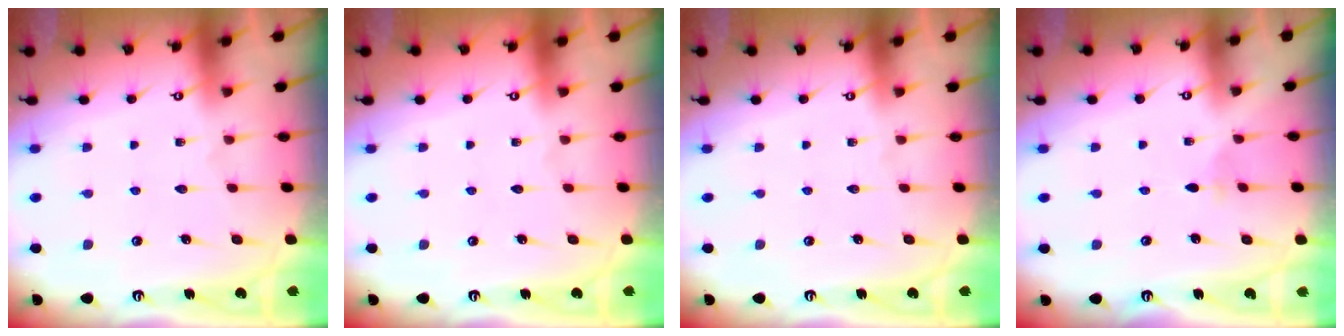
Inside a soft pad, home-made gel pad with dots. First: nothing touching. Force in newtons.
{"total": 0.0}
{"total": 0.0}
{"total": 1.6, "press": 1.6, "slide": 0.4}